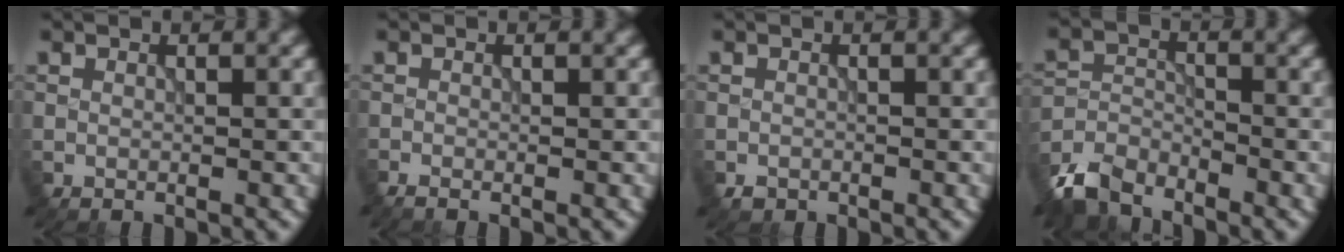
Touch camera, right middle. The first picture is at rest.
{"total": 0.8, "force": [-0.7, 0.1, 0.4], "torque": [-0.007, -0.005, -0.019]}
{"total": 0.7, "force": [-0.5, 0.5, 0.1], "torque": [0.002, -0.004, -0.010]}
{"total": 5.0, "force": [-4.3, 2.0, 1.6], "torque": [-0.033, -0.009, -0.094]}